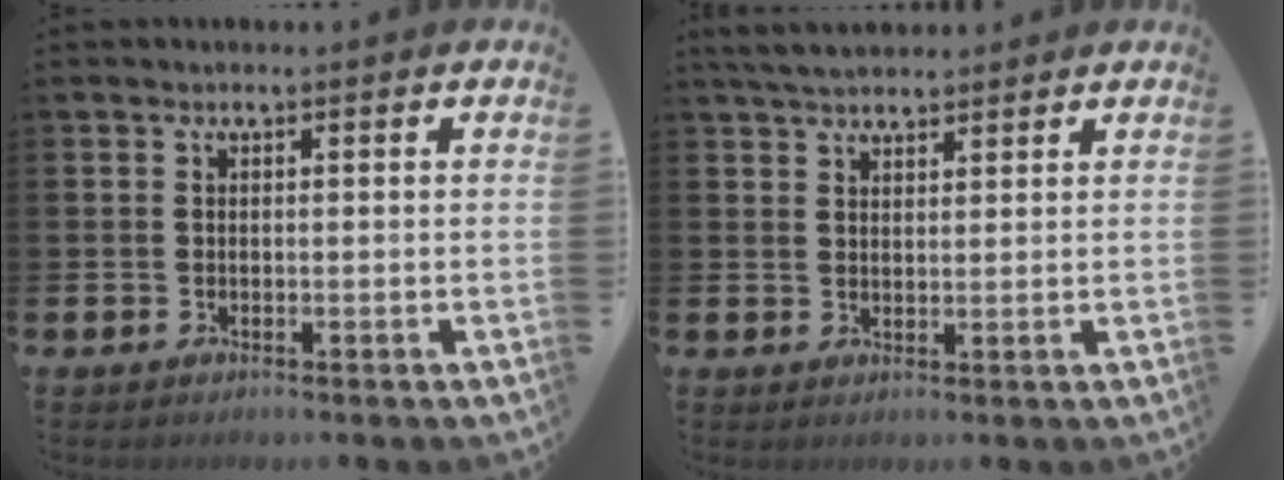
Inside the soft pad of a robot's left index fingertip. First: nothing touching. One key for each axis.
{"total": 4.0, "fx": 3.8, "fy": 1.0, "fz": 1.0, "tx": -0.029, "ty": -0.008, "tz": 0.071}